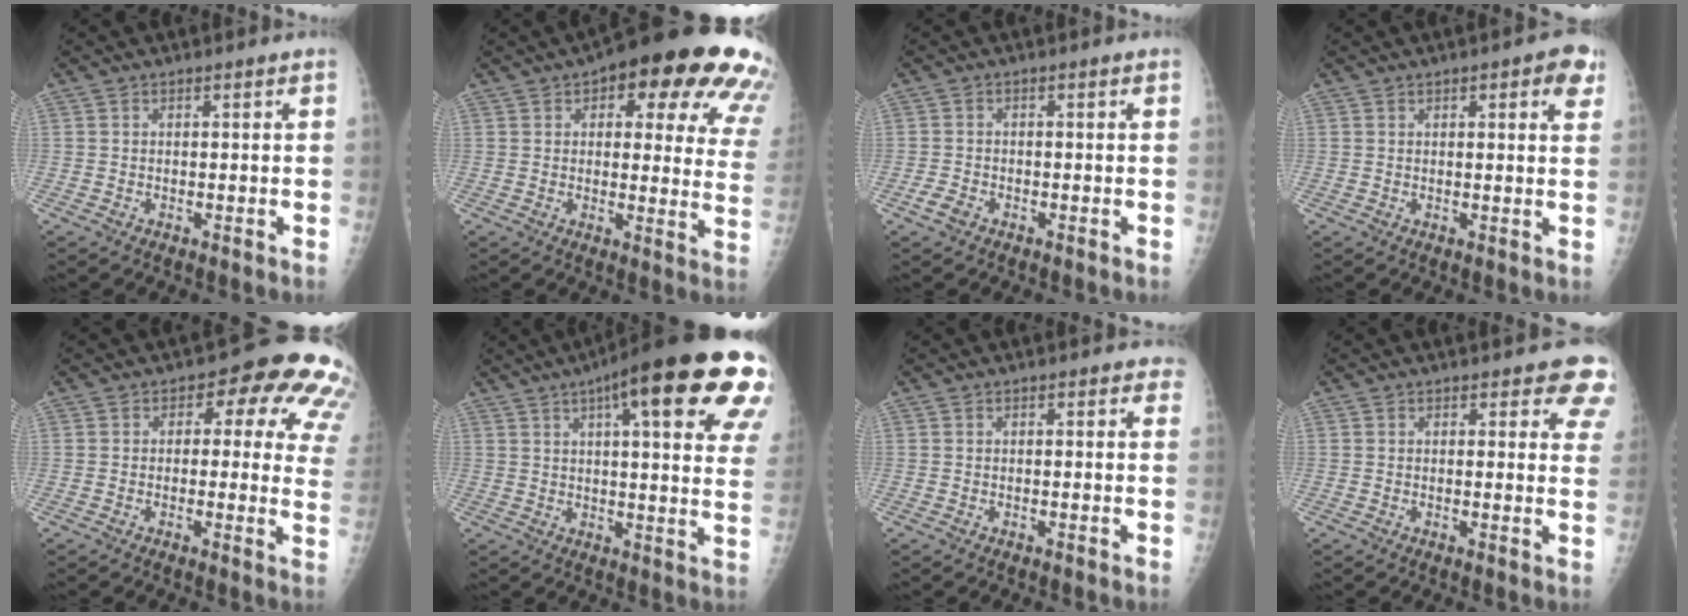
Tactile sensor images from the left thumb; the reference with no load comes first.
{"total": 24.4, "force": [12.9, 9.5, 18.4], "torque": [-0.180, -0.015, 0.142]}
{"total": 2.2, "force": [-1.4, 1.3, 1.0], "torque": [-0.022, 0.004, -0.026]}
{"total": 5.8, "force": [2.8, 2.0, 4.6], "torque": [-0.036, -0.006, 0.026]}
{"total": 14.8, "force": [5.9, 8.1, 10.9], "torque": [-0.063, -0.012, 0.044]}
{"total": 27.5, "force": [13.8, 6.3, 23.0], "torque": [-0.246, 0.000, 0.176]}
{"total": 1.9, "force": [1.2, 1.2, 0.9], "torque": [0.019, 0.000, 0.005]}
{"total": 7.0, "force": [5.6, 2.9, 3.1], "torque": [0.011, -0.025, 0.043]}